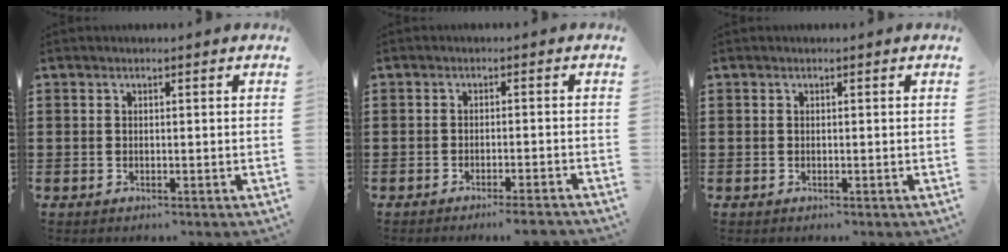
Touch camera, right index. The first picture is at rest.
{"total": 2.2, "force": [-1.9, -0.5, 1.0], "torque": [-0.018, -0.004, -0.035]}
{"total": 0.0}